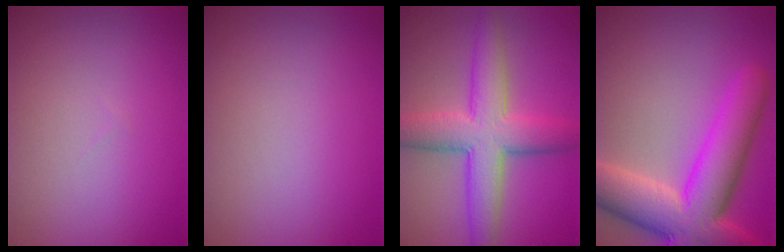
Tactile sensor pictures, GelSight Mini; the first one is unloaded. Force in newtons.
{"total": 0.0}
{"total": 7.3, "press": 7.3, "slide": 0.2}
{"total": 11.7, "press": 11.6, "slide": 0.5}